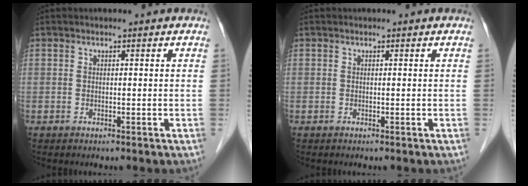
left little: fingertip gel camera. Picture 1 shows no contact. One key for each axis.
{"total": 0.0}